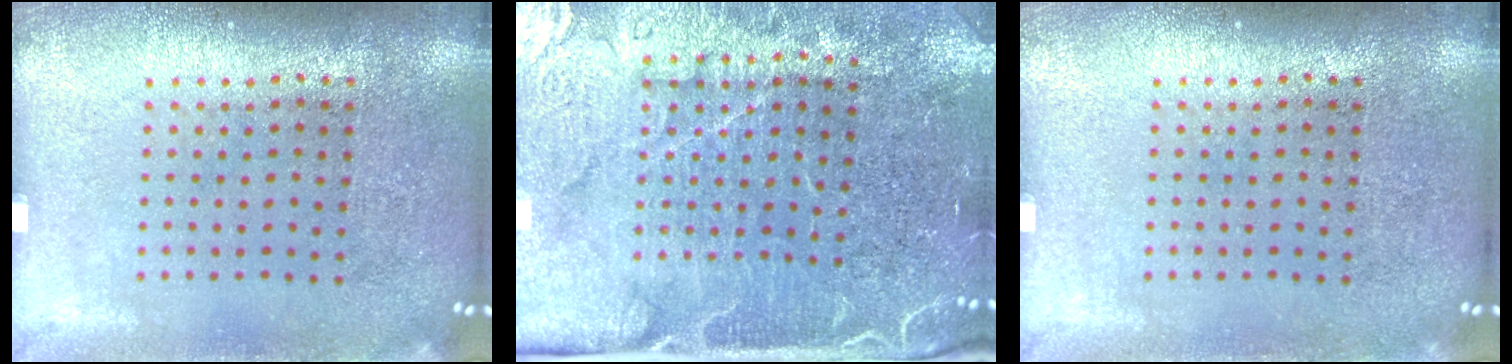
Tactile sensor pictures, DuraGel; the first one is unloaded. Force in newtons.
{"total": 4.6, "press": 3.9, "slide": 2.5}
{"total": 0.0}